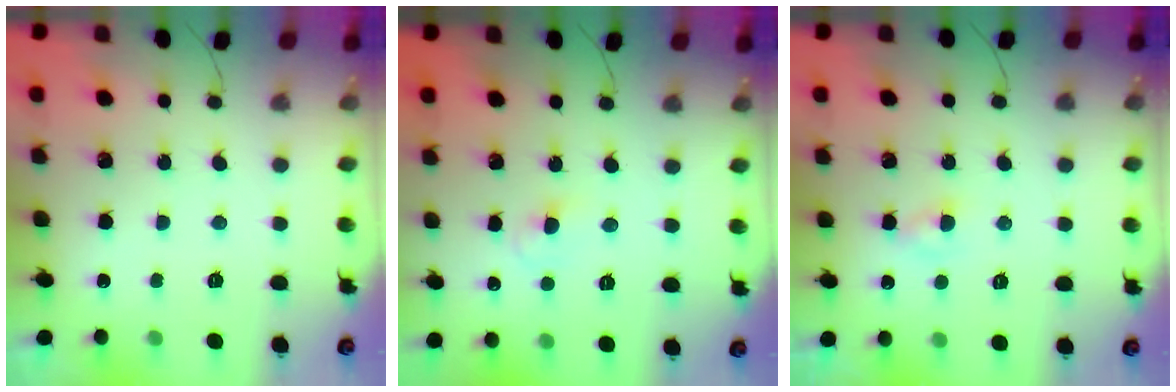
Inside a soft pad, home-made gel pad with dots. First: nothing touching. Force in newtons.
{"total": 2.2, "press": 2.0, "slide": 0.9}
{"total": 1.6, "press": 1.4, "slide": 0.8}